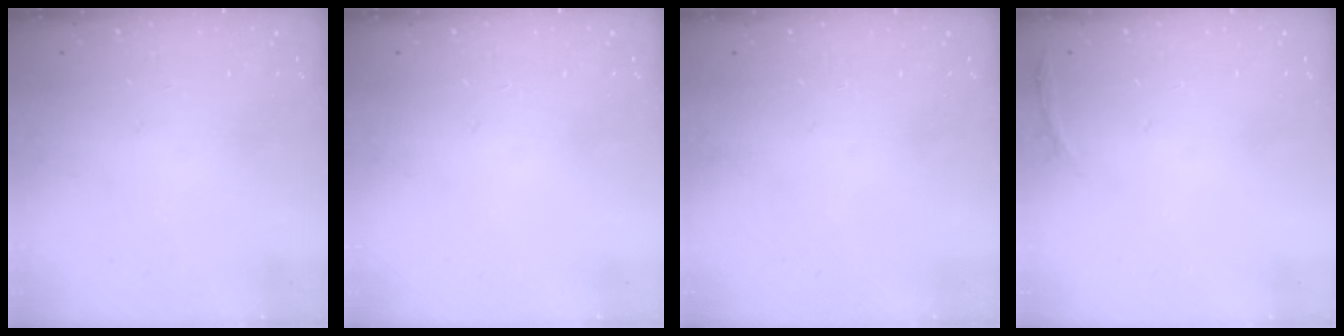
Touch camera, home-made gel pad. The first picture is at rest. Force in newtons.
{"total": 0.0}
{"total": 0.0}
{"total": 3.0, "press": 1.9, "slide": 2.3}